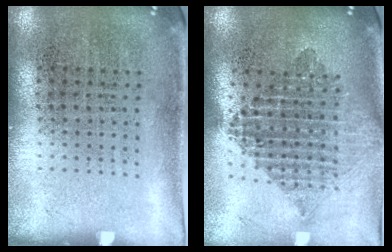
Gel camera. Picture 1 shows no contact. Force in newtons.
{"total": 2.1, "press": 1.7, "slide": 1.3}